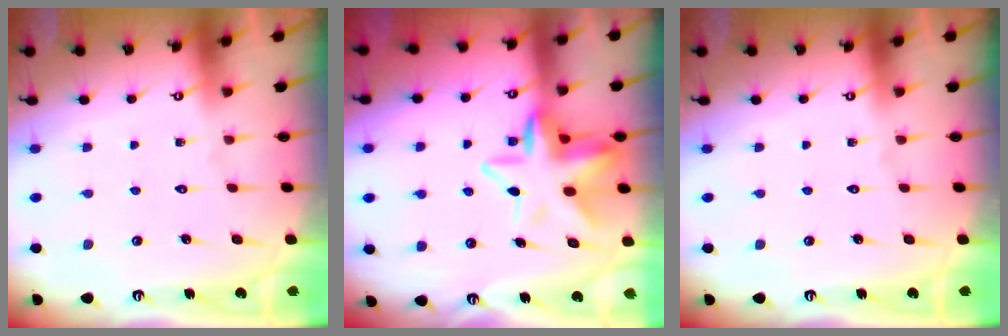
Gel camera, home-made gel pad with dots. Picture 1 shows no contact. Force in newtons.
{"total": 10.6, "press": 10.3, "slide": 2.4}
{"total": 0.0}